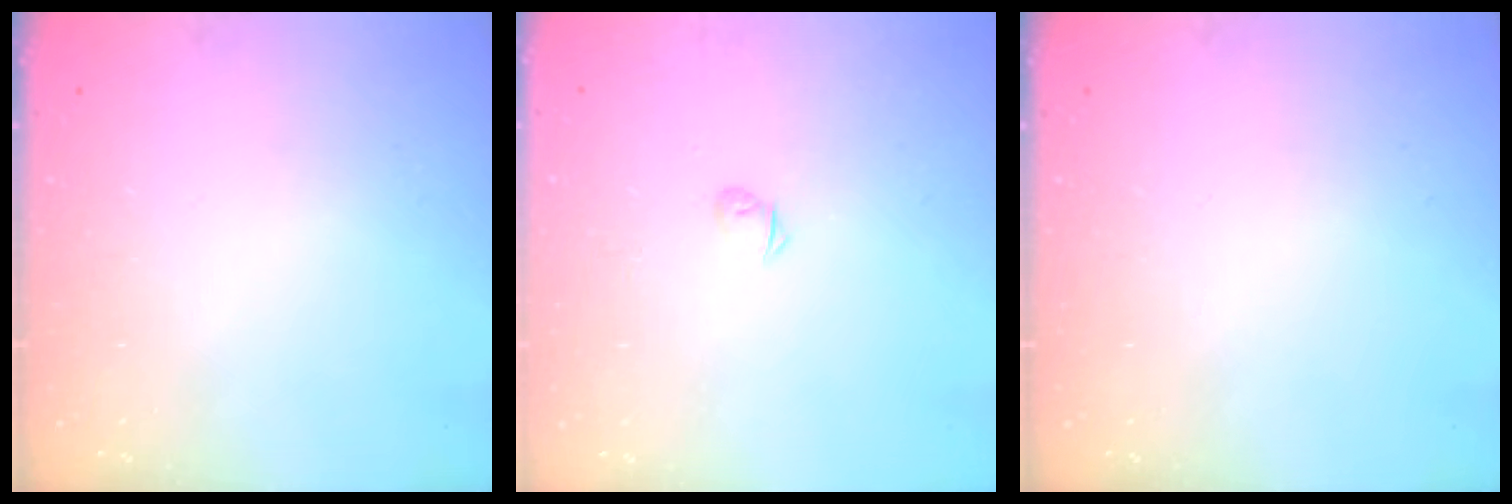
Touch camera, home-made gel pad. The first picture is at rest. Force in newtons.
{"total": 3.3, "press": 3.2, "slide": 0.6}
{"total": 0.0}